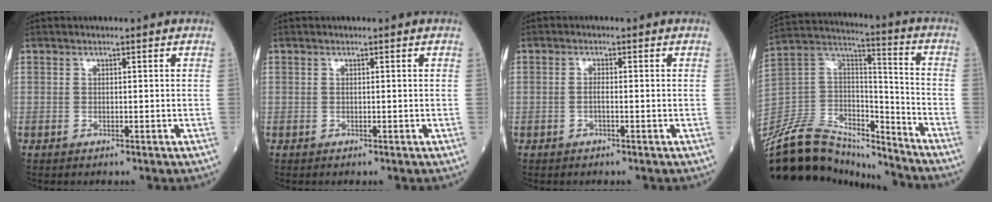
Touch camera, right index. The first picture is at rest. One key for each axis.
{"total": 0.0}
{"total": 1.0, "fx": -0.4, "fy": -0.1, "fz": 1.0, "tx": -0.017, "ty": 0.001, "tz": -0.009}
{"total": 21.7, "fx": -19.9, "fy": 6.2, "fz": 6.3, "tx": -0.145, "ty": 0.039, "tz": -0.343}